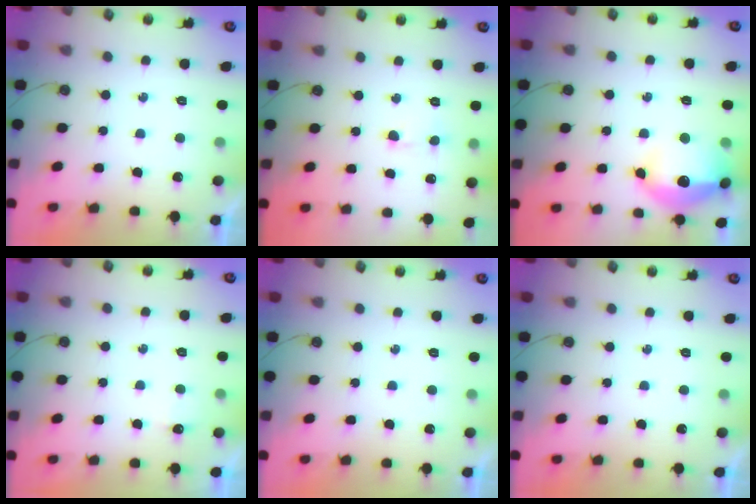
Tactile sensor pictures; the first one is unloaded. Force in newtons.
{"total": 4.1, "press": 4.0, "slide": 0.7}
{"total": 17.6, "press": 17.6, "slide": 1.1}
{"total": 2.7, "press": 2.6, "slide": 0.8}
{"total": 0.0}
{"total": 0.0}